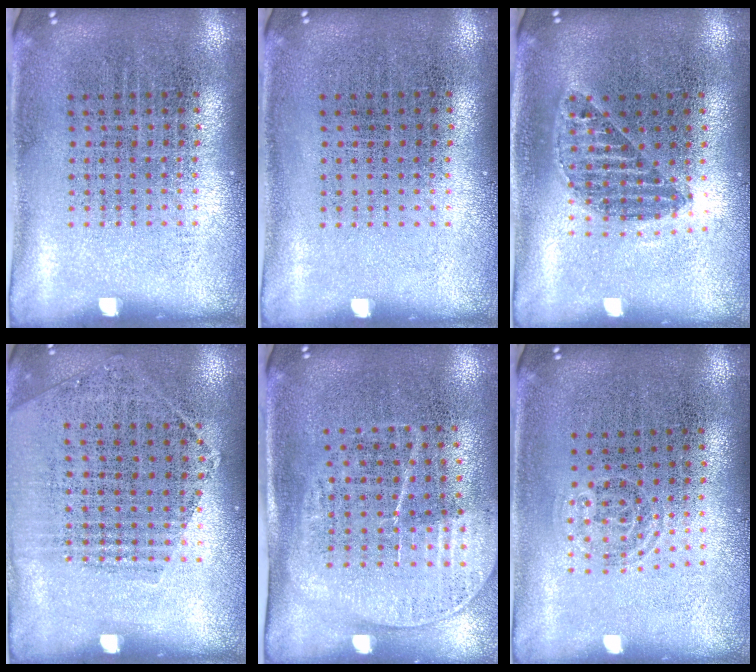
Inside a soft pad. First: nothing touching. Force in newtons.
{"total": 0.0}
{"total": 1.2, "press": 1.0, "slide": 0.5}
{"total": 1.0, "press": 0.9, "slide": 0.5}
{"total": 1.7, "press": 1.4, "slide": 0.9}
{"total": 0.8, "press": 0.5, "slide": 0.5}